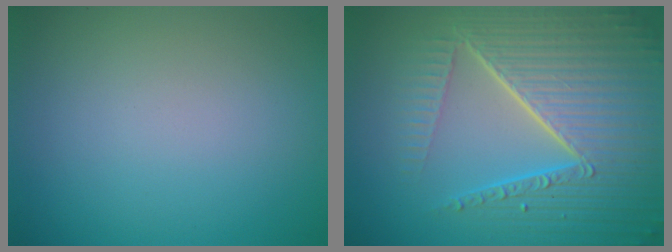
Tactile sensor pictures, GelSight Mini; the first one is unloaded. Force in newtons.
{"total": 10.0, "press": 6.5, "slide": 7.6}